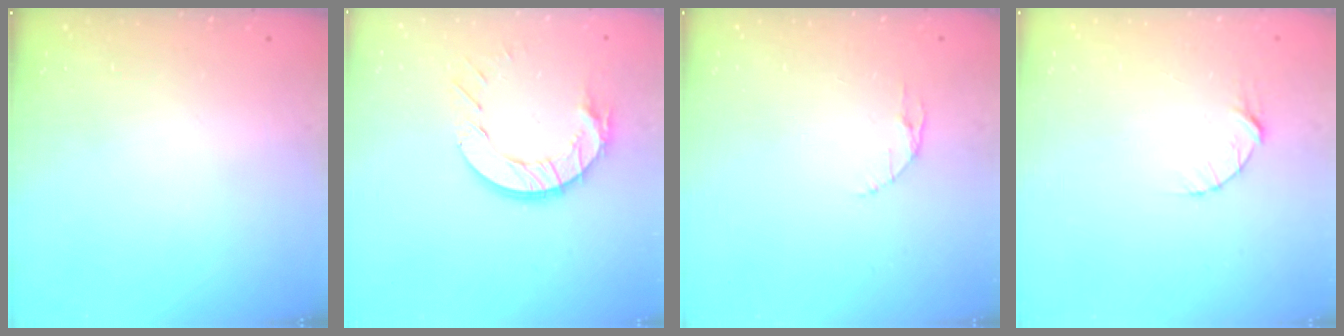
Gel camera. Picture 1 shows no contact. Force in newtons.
{"total": 11.5, "press": 11.4, "slide": 1.2}
{"total": 2.9, "press": 2.9, "slide": 0.4}
{"total": 5.0, "press": 4.9, "slide": 0.7}